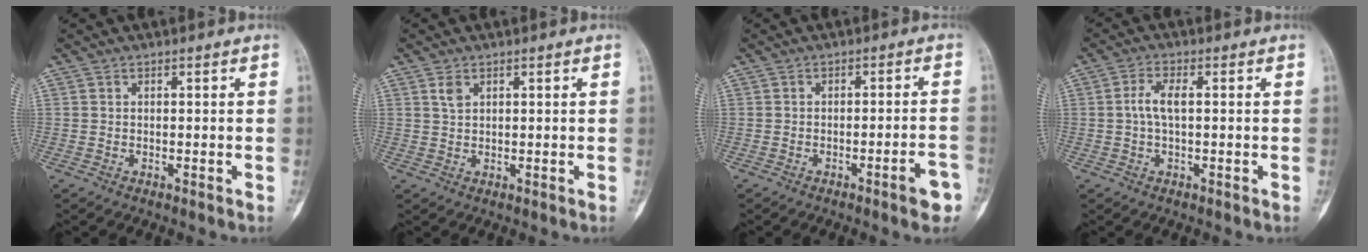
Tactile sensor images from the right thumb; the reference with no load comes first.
{"total": 1.9, "force": [1.0, 1.1, 1.1], "torque": [-0.019, 0.000, 0.024]}
{"total": 4.9, "force": [-2.7, 0.8, 4.0], "torque": [-0.048, 0.020, -0.035]}
{"total": 3.7, "force": [0.2, 1.4, 3.4], "torque": [-0.080, 0.009, 0.000]}